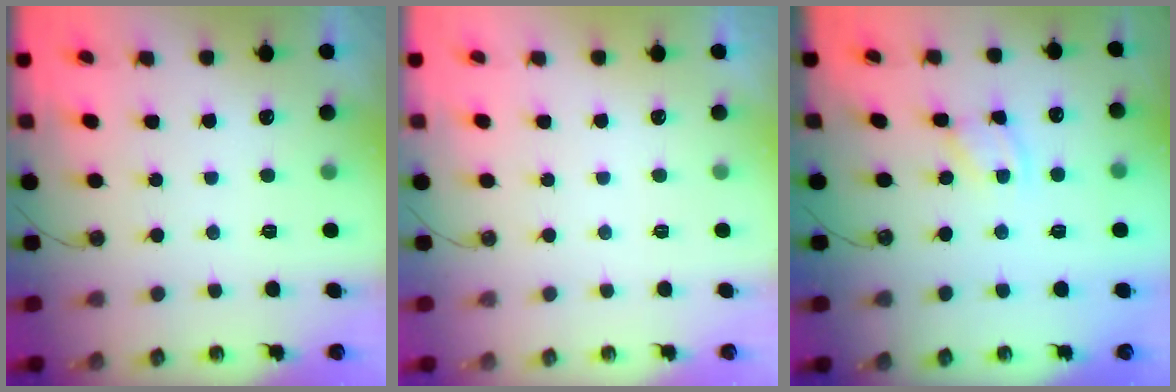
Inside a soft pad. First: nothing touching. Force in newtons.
{"total": 0.0}
{"total": 1.9, "press": 1.9, "slide": 0.3}